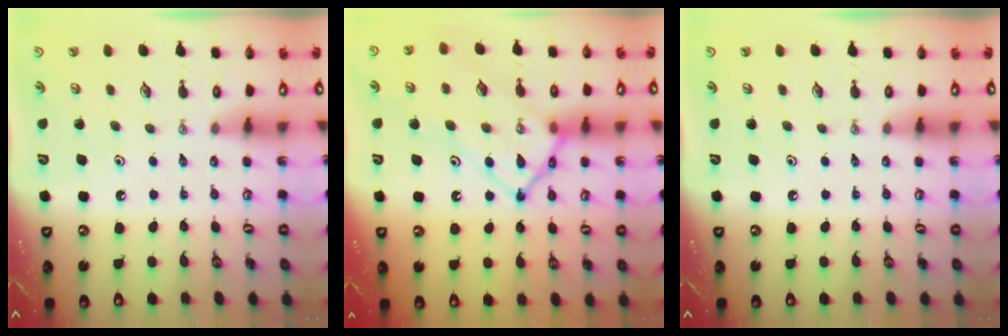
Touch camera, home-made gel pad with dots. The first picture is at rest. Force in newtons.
{"total": 14.5, "press": 14.4, "slide": 1.2}
{"total": 0.0}